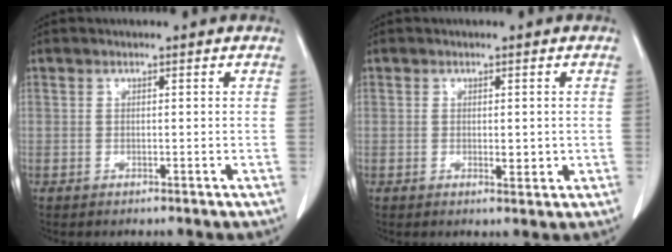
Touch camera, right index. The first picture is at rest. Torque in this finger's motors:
{"motor_torque": [-0.56, 0.88, -0.07, 0.00]}